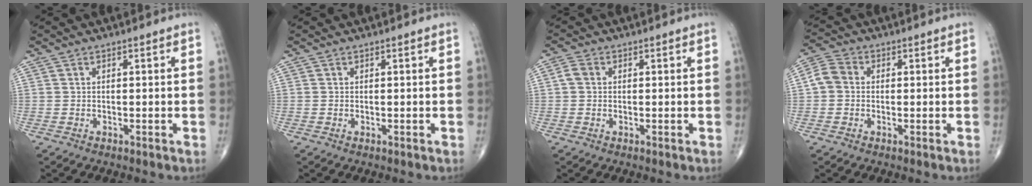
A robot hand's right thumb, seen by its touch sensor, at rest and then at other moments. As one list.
[{"total": 0.0}, {"total": 2.1, "force": [0.2, 1.7, 1.2], "torque": [-0.022, 0.008, 0.002]}, {"total": 4.5, "force": [-0.1, 3.8, 2.3], "torque": [-0.042, 0.014, -0.009]}]